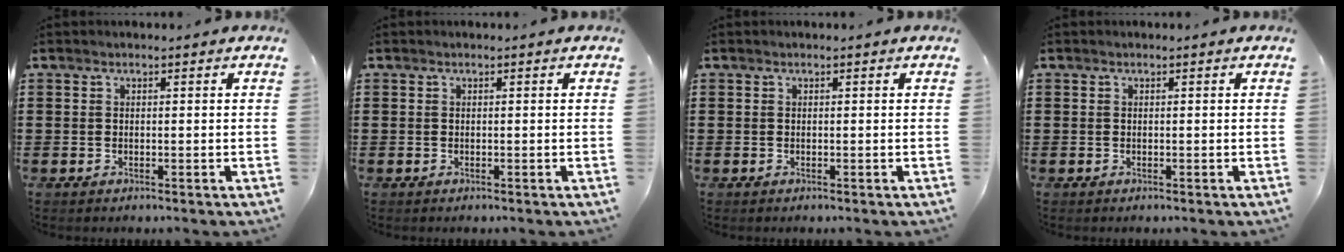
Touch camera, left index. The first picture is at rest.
{"total": 0.0}
{"total": 0.0}
{"total": 0.0}